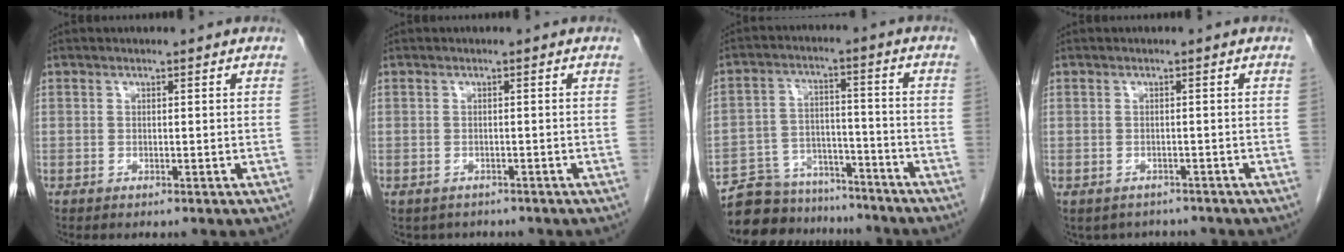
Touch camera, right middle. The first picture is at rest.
{"total": 2.7, "force": [-2.2, 1.6, 0.2], "torque": [-0.006, 0.003, -0.029]}
{"total": 12.0, "force": [-11.0, 4.7, 1.2], "torque": [-0.017, 0.034, -0.171]}
{"total": 4.9, "force": [-4.1, 2.5, 0.6], "torque": [0.001, 0.004, -0.051]}